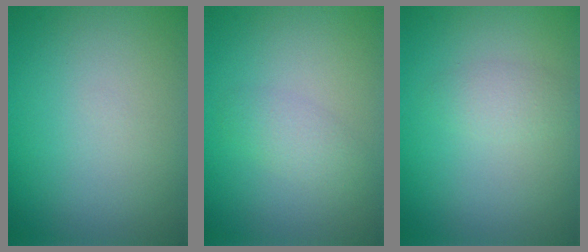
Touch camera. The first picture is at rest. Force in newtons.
{"total": 1.7, "press": 1.7, "slide": 0.1}
{"total": 1.5, "press": 1.5, "slide": 0.0}